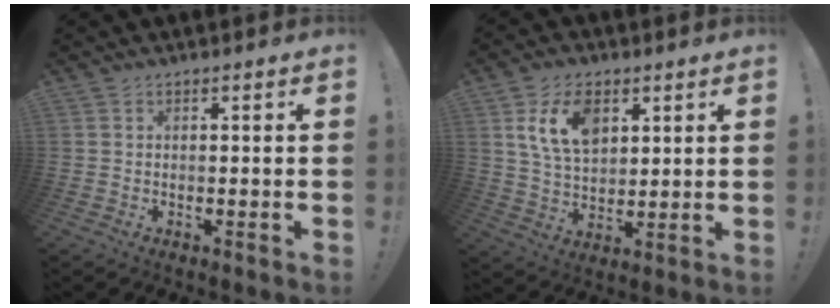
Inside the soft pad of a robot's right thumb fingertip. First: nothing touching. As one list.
[{"total": 12.7, "force": [5.4, 8.3, 8.0], "torque": [-0.144, -0.007, 0.103]}]